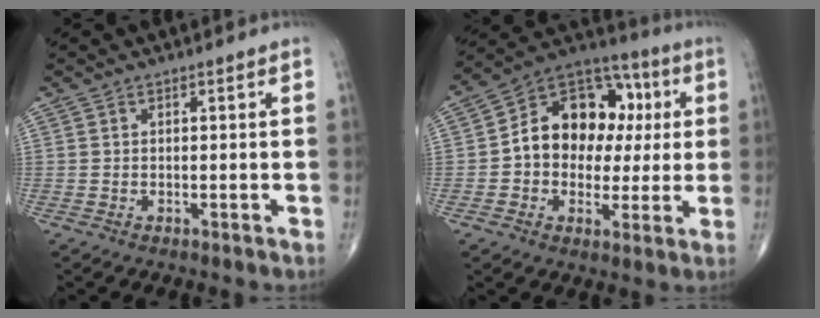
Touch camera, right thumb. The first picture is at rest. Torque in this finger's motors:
{"motor_torque": [1.74, 2.80, 1.25, -0.35, 0.11]}